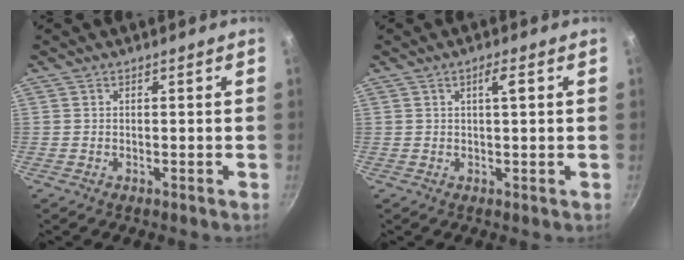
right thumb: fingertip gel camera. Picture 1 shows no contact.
{"total": 3.0, "force": [0.8, 0.5, 2.8], "torque": [-0.045, 0.001, 0.012]}